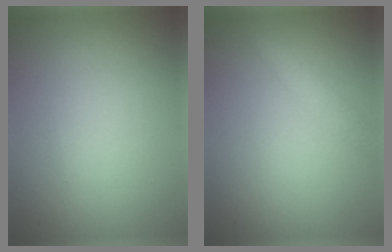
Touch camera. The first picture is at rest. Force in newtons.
{"total": 1.9, "press": 1.9, "slide": 0.0}